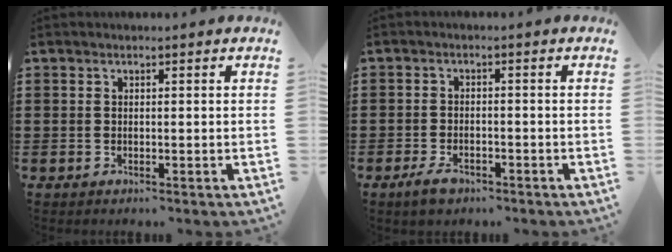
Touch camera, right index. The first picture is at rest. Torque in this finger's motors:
{"motor_torque": [-0.11, 1.33, 0.13, 0.03]}